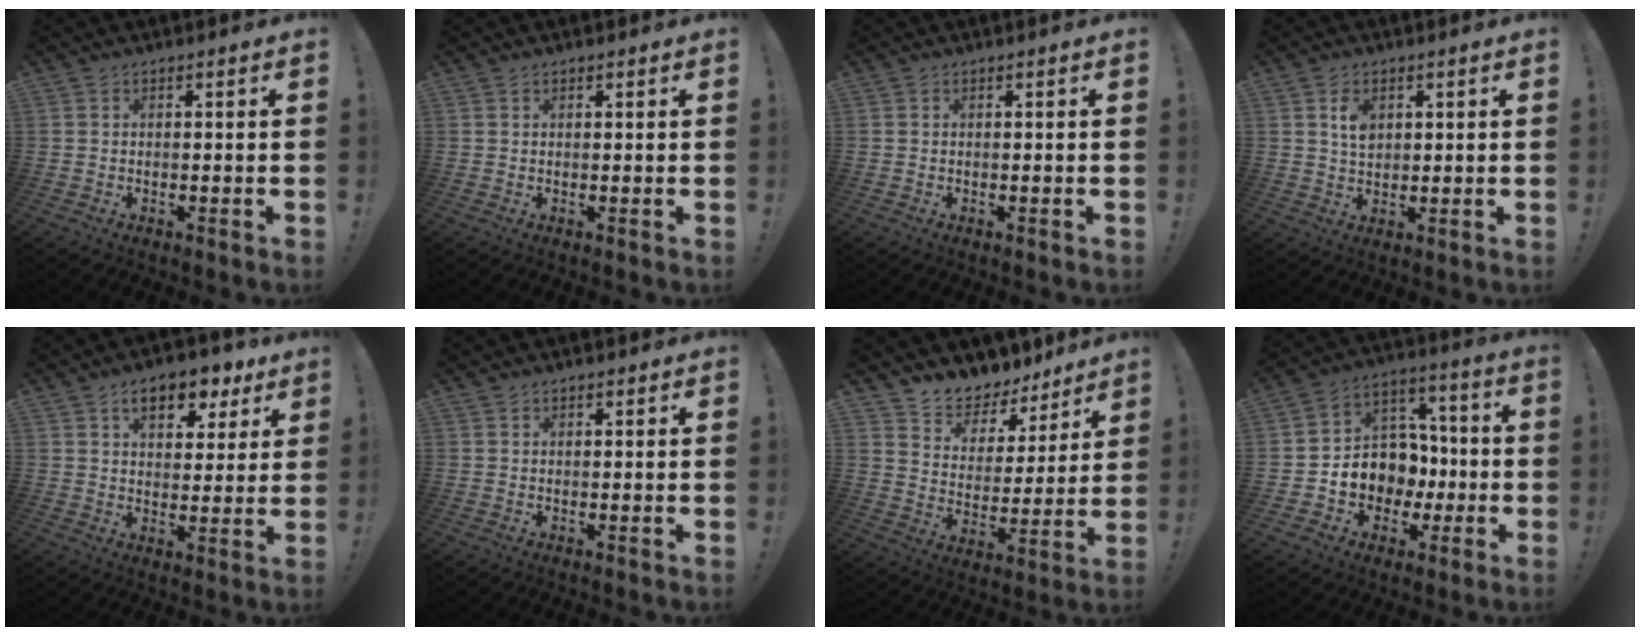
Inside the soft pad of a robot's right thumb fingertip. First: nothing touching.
{"total": 0.8, "force": [0.7, 0.4, 0.1], "torque": [-0.001, 0.000, 0.013]}
{"total": 0.0}
{"total": 5.1, "force": [2.1, 3.7, 2.8], "torque": [-0.040, -0.006, 0.036]}
{"total": 10.6, "force": [6.0, 5.9, 6.5], "torque": [-0.098, -0.024, 0.107]}
{"total": 1.1, "force": [0.9, 0.6, 0.2], "torque": [-0.003, -0.001, 0.018]}
{"total": 8.7, "force": [7.9, 3.7, 0.4], "torque": [-0.011, -0.082, 0.143]}
{"total": 11.4, "force": [-2.3, 10.5, 3.8], "torque": [-0.038, 0.012, -0.022]}